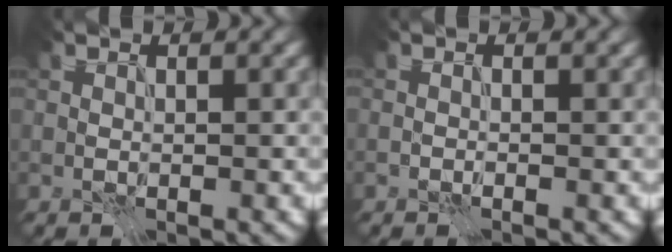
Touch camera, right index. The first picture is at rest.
{"total": 0.0}